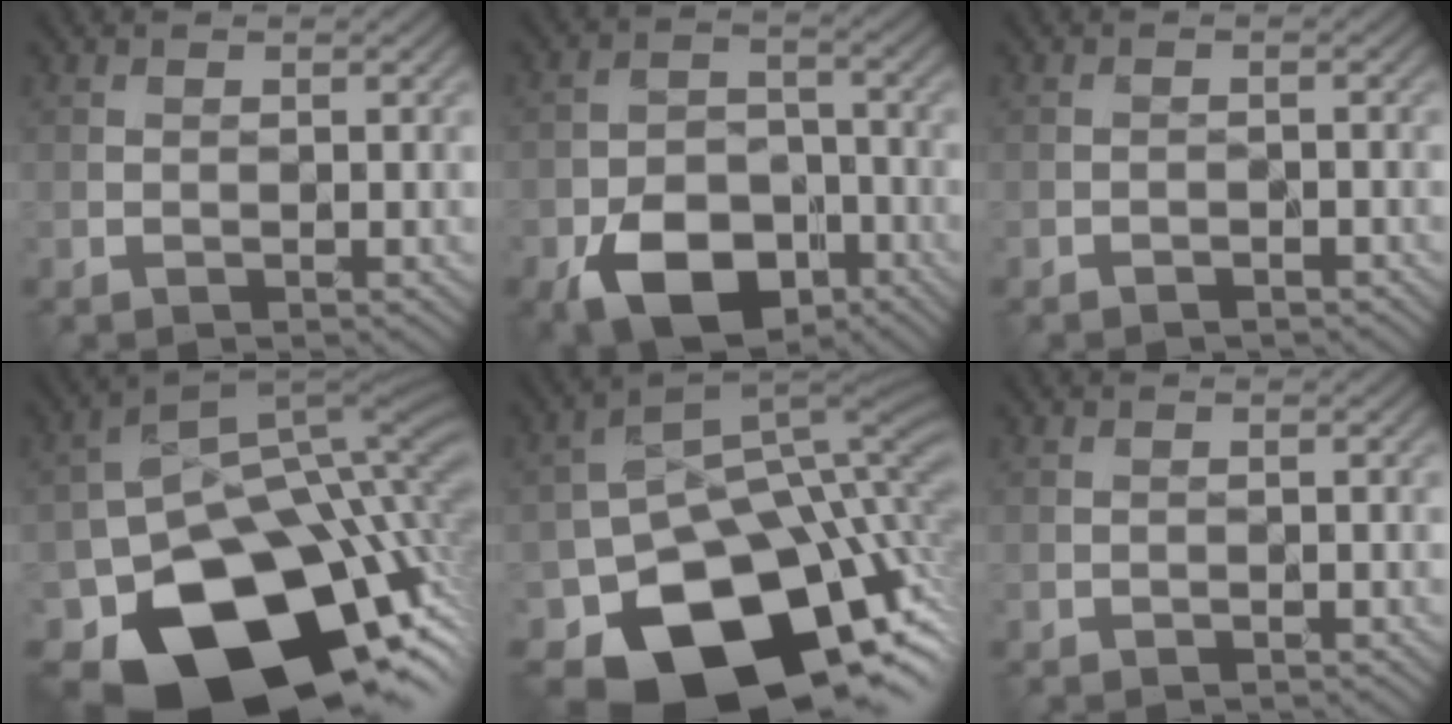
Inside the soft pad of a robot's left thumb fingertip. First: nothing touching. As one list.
[{"total": 10.8, "force": [-5.6, 6.7, 6.3], "torque": [-0.128, -0.018, -0.100]}, {"total": 1.1, "force": [-1.0, 0.3, 0.3], "torque": [-0.001, 0.003, -0.019]}, {"total": 18.7, "force": [-8.4, 12.1, 11.5], "torque": [-0.177, -0.048, -0.116]}, {"total": 16.6, "force": [-7.6, 10.3, 10.5], "torque": [-0.153, -0.034, -0.120]}, {"total": 0.0}]